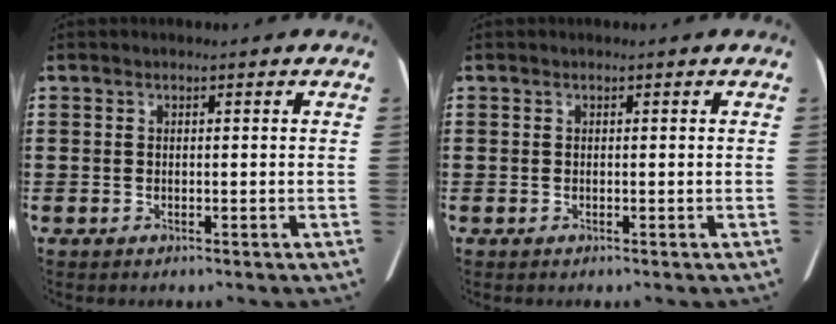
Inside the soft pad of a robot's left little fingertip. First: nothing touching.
{"total": 0.0}